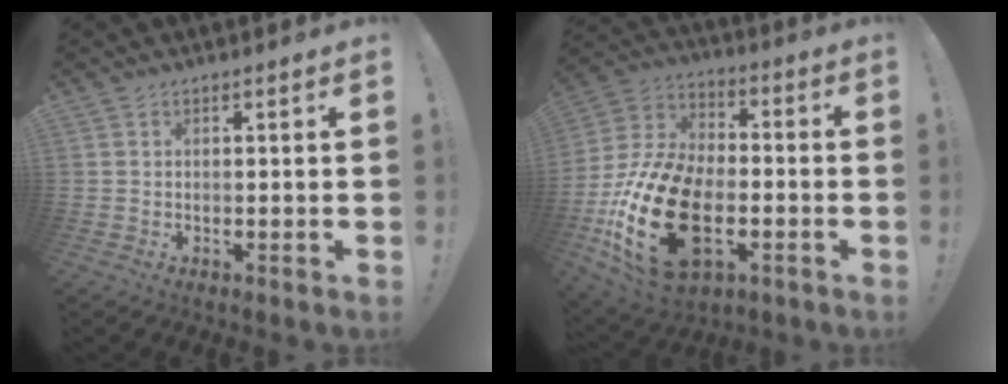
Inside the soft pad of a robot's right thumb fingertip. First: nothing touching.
{"total": 26.8, "force": [-7.9, 16.3, 19.7], "torque": [-0.376, 0.046, -0.119]}